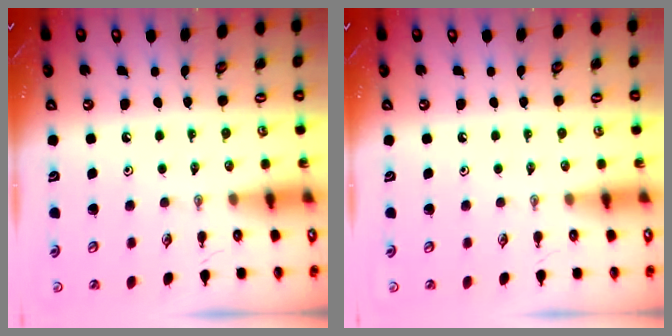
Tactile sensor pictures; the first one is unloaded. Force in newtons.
{"total": 0.0}